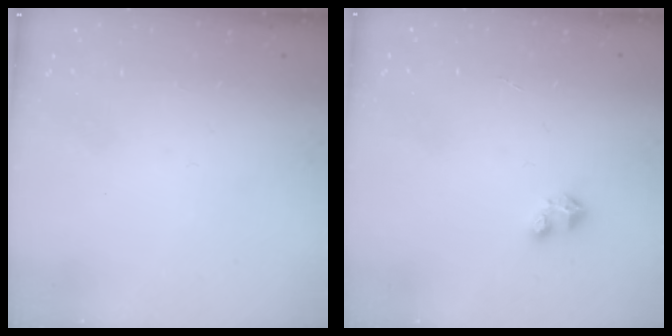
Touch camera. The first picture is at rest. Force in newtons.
{"total": 3.0, "press": 2.9, "slide": 0.2}